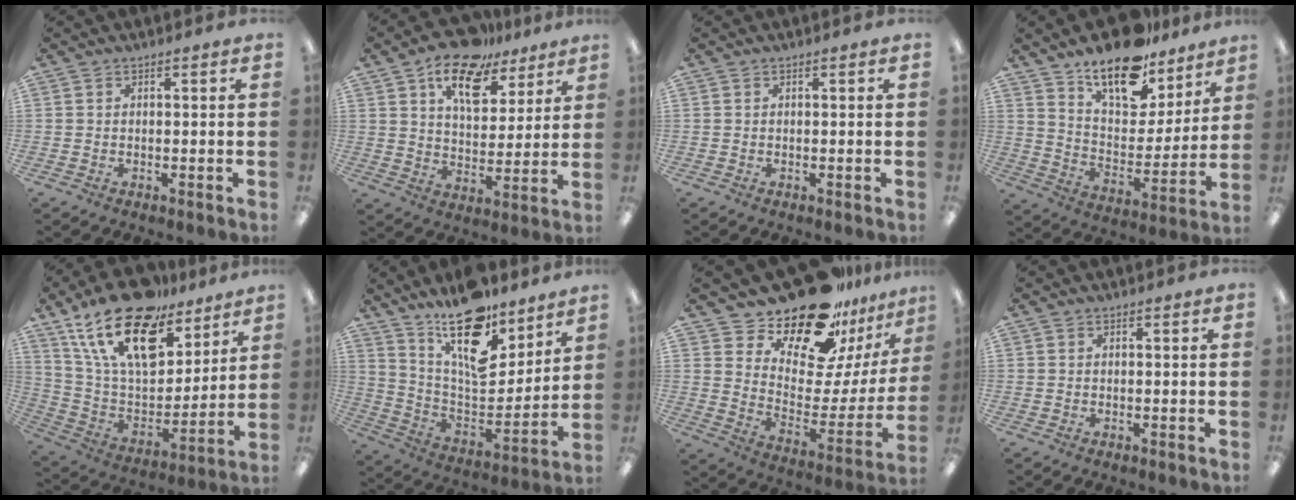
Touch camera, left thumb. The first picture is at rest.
{"total": 14.6, "force": [9.9, 7.7, 7.5], "torque": [-0.116, -0.052, 0.174]}
{"total": 0.0}
{"total": 17.9, "force": [13.7, 7.9, 8.3], "torque": [-0.146, -0.088, 0.244]}
{"total": 23.0, "force": [15.2, 11.2, 13.1], "torque": [-0.248, -0.089, 0.267]}
{"total": 20.2, "force": [13.9, 8.7, 11.8], "torque": [-0.187, -0.100, 0.245]}
{"total": 22.2, "force": [18.2, 8.4, 9.5], "torque": [-0.151, -0.138, 0.315]}
{"total": 0.0}